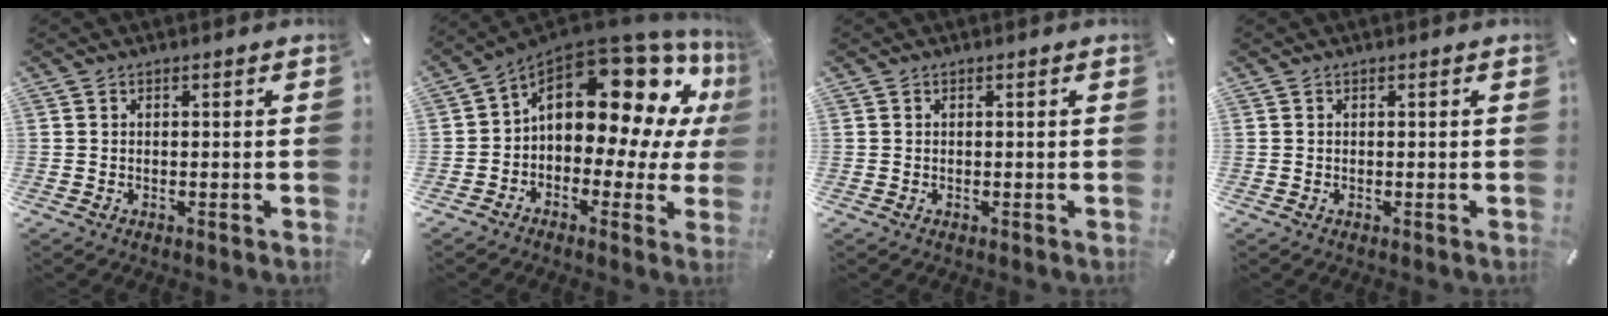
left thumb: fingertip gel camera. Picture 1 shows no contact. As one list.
[{"total": 18.0, "force": [7.2, 10.1, 13.0], "torque": [-0.185, -0.060, 0.115]}, {"total": 0.0}, {"total": 0.0}]